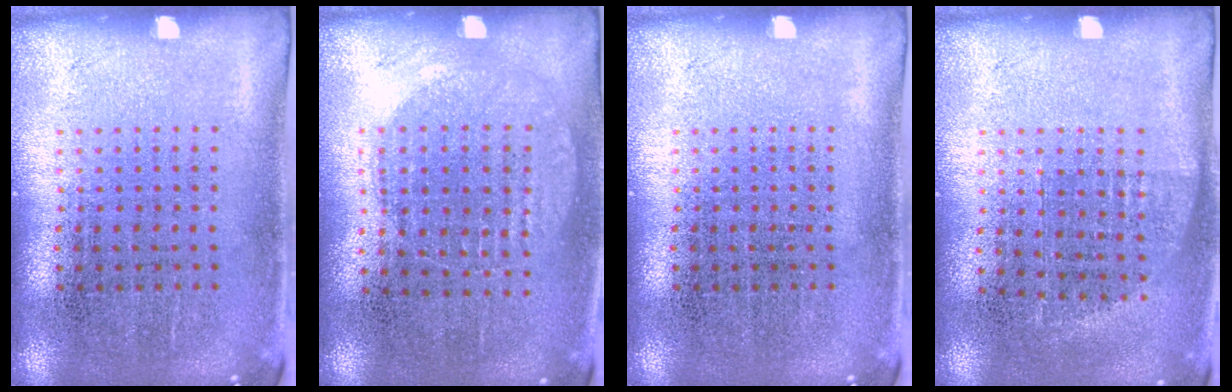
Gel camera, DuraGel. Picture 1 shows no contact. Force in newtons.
{"total": 1.0, "press": 0.9, "slide": 0.4}
{"total": 0.0}
{"total": 0.6, "press": 0.6, "slide": 0.2}